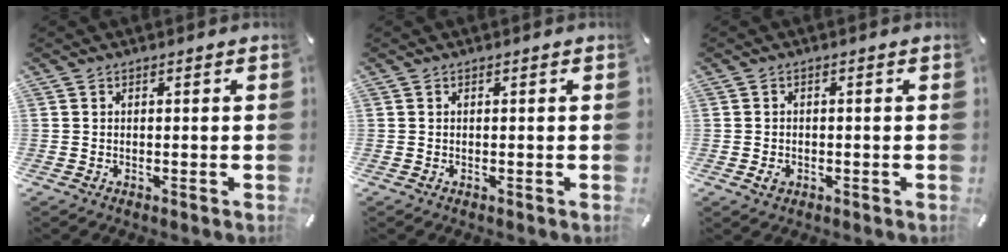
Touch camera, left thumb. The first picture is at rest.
{"total": 0.0}
{"total": 2.0, "force": [-0.7, 1.6, 1.0], "torque": [-0.016, 0.004, -0.013]}